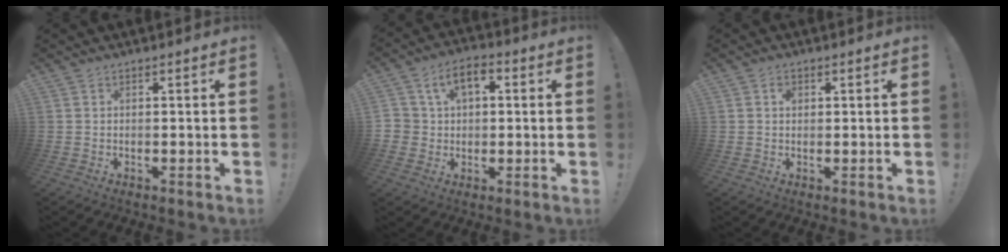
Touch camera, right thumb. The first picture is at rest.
{"total": 8.2, "force": [2.5, 6.1, 4.8], "torque": [-0.085, 0.006, 0.051]}
{"total": 1.8, "force": [0.5, 1.5, 0.9], "torque": [-0.010, 0.002, 0.006]}